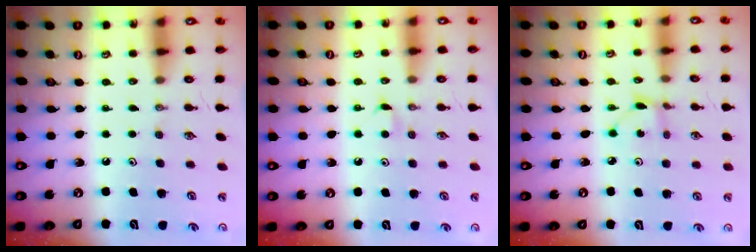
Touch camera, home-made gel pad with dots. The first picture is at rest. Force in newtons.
{"total": 3.7, "press": 3.6, "slide": 0.6}
{"total": 2.1, "press": 2.1, "slide": 0.2}